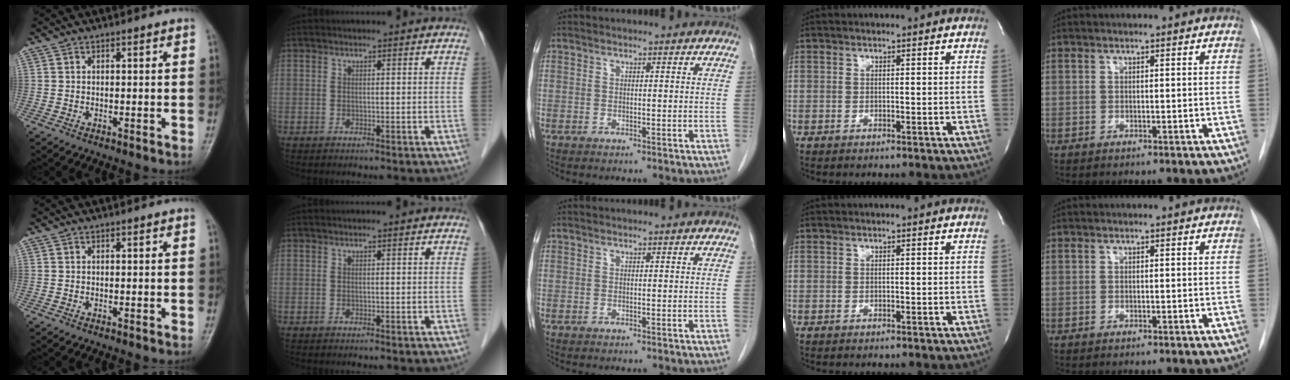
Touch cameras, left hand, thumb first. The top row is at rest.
{}